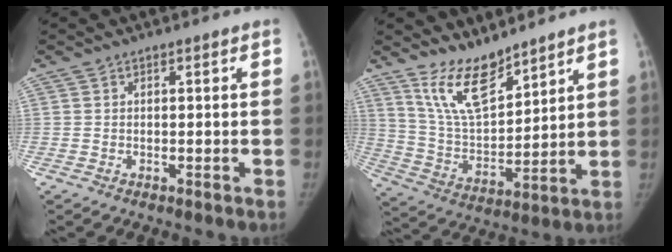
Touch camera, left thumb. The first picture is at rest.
{"total": 12.0, "force": [9.6, 4.1, 6.0], "torque": [-0.087, -0.071, 0.195]}